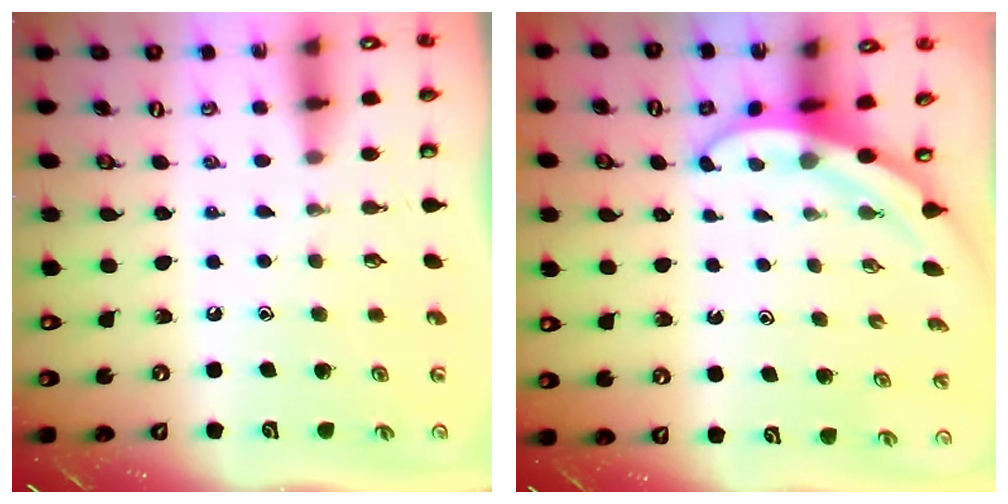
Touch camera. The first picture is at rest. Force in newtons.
{"total": 3.3, "press": 3.3, "slide": 0.1}